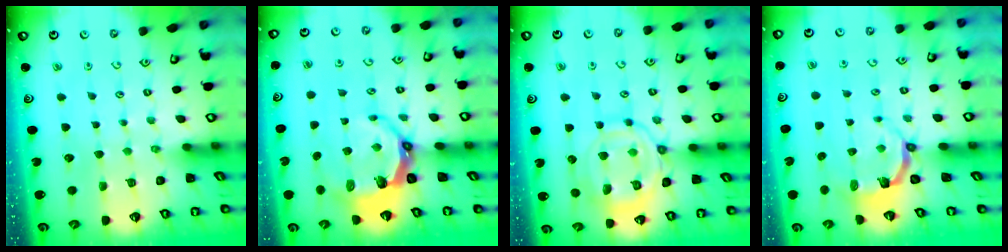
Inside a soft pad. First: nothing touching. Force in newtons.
{"total": 7.0, "press": 5.6, "slide": 4.2}
{"total": 13.9, "press": 13.8, "slide": 1.2}
{"total": 4.6, "press": 3.0, "slide": 3.5}